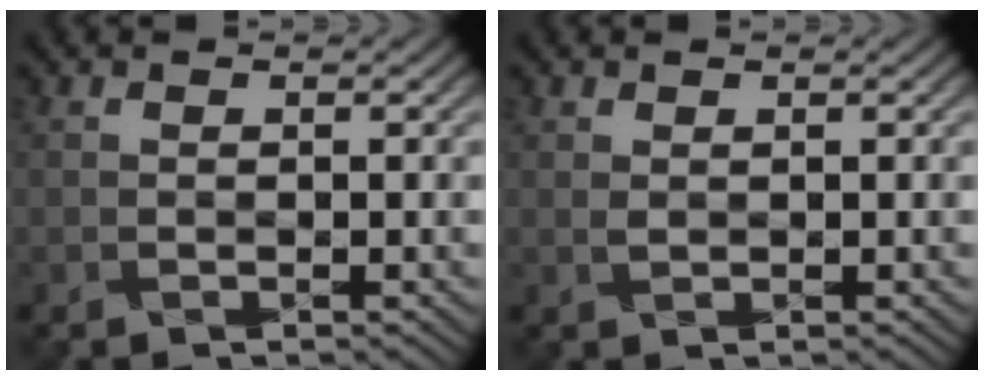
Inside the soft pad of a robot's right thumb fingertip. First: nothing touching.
{"total": 0.6, "force": [0.5, 0.1, 0.1], "torque": [-0.005, 0.001, 0.013]}